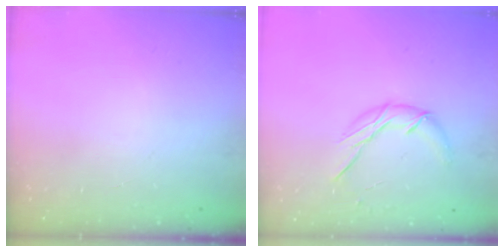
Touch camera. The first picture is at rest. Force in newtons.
{"total": 8.7, "press": 8.7, "slide": 0.3}